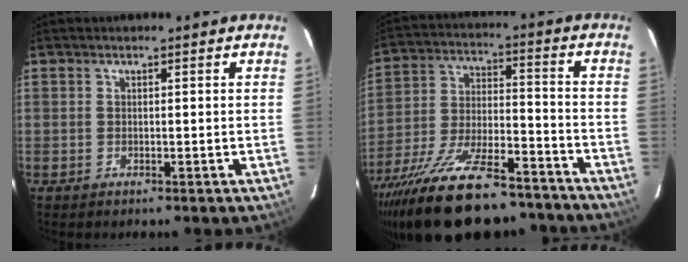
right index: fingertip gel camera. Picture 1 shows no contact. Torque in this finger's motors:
{"motor_torque": [1.19, -0.95, 1.05, 0.21]}